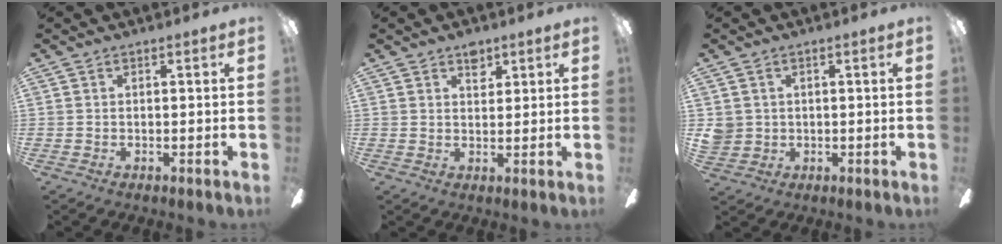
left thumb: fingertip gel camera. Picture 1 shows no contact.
{"total": 3.9, "force": [2.8, 2.2, 1.7], "torque": [-0.005, -0.015, 0.045]}
{"total": 3.4, "force": [0.8, 3.3, 0.4], "torque": [-0.008, 0.005, 0.016]}